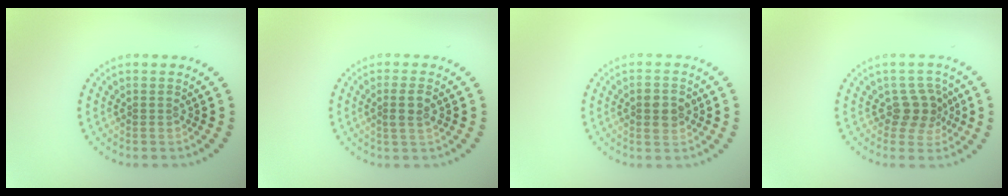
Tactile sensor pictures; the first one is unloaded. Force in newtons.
{"total": 1.9, "press": 1.7, "slide": 0.7}
{"total": 2.7, "press": 2.7, "slide": 0.1}
{"total": 2.8, "press": 2.5, "slide": 1.3}